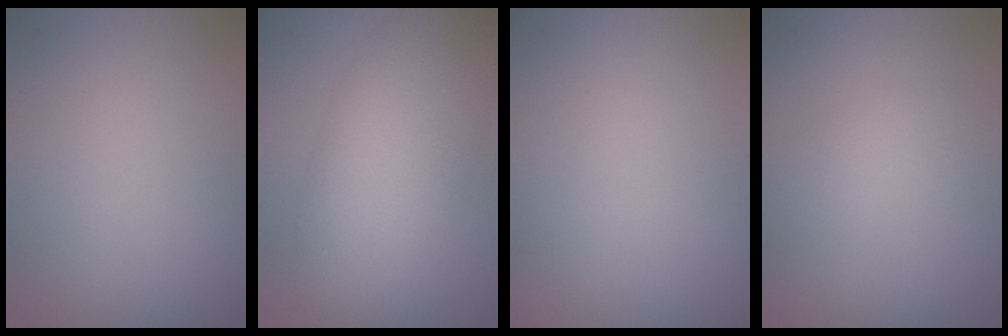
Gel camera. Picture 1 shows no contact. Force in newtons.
{"total": 8.3, "press": 8.2, "slide": 0.7}
{"total": 0.0}
{"total": 1.6, "press": 1.6, "slide": 0.1}